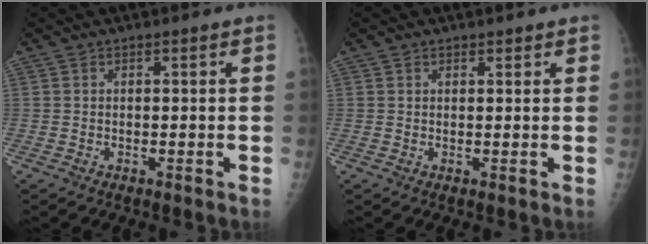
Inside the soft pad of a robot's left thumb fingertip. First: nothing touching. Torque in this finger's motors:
{"motor_torque": [-0.47, 0.17, -0.44, -0.06, 0.01]}